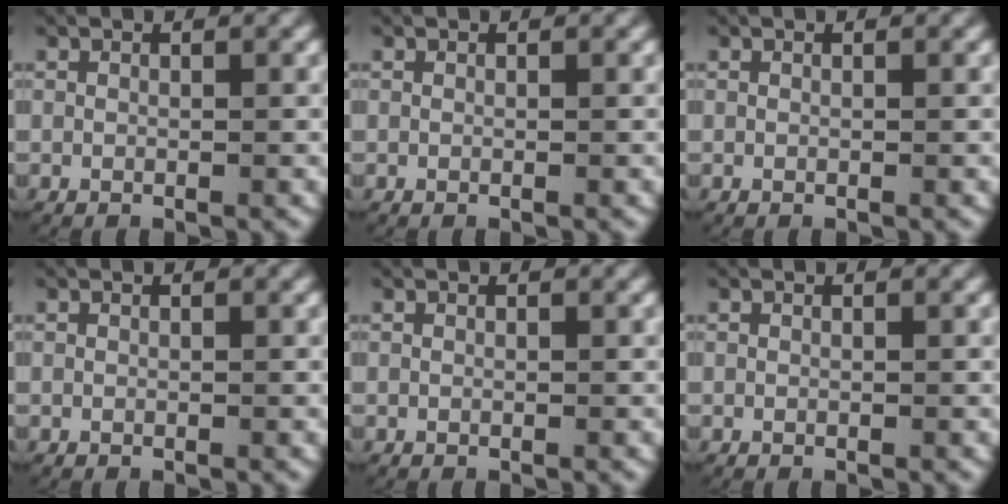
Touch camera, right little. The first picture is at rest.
{"total": 0.0}
{"total": 0.0}
{"total": 0.0}
{"total": 0.0}
{"total": 0.0}